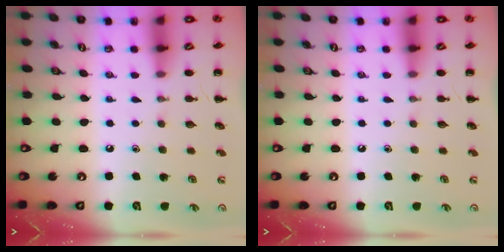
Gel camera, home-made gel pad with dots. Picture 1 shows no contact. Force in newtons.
{"total": 0.0}